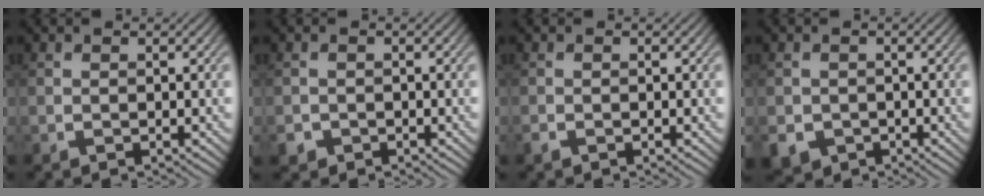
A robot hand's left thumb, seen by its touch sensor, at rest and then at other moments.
{"total": 1.7, "force": [-1.0, 1.3, 0.4], "torque": [-0.008, -0.007, -0.025]}
{"total": 0.7, "force": [-0.5, 0.3, 0.3], "torque": [-0.007, -0.003, -0.012]}
{"total": 3.9, "force": [-1.7, 3.3, 1.3], "torque": [-0.033, -0.022, -0.028]}